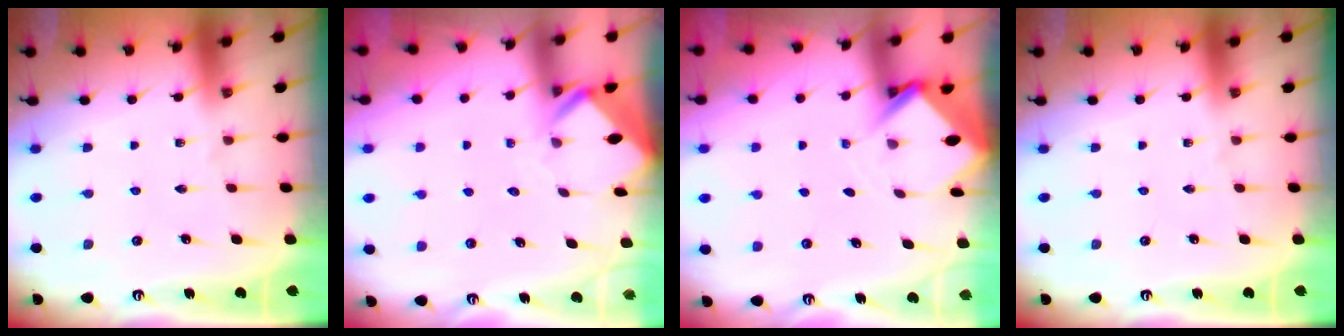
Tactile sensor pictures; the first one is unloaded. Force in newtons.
{"total": 2.8, "press": 2.8, "slide": 0.2}
{"total": 2.9, "press": 2.9, "slide": 0.2}
{"total": 0.0}